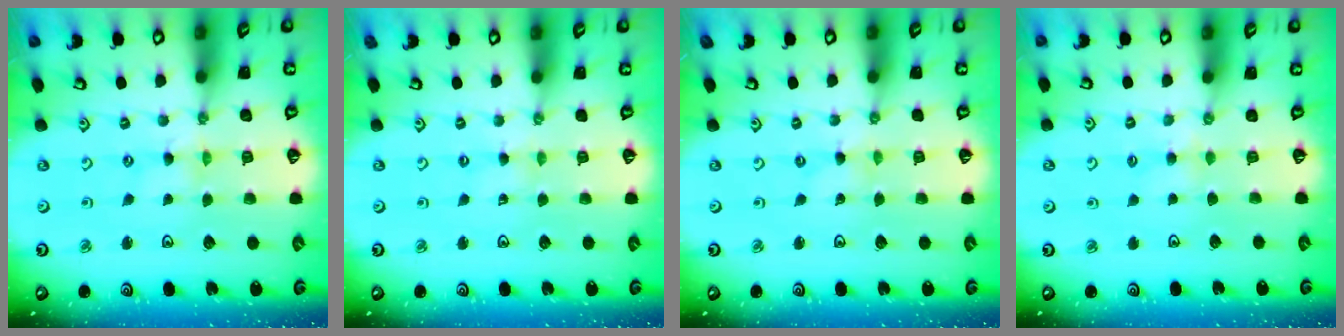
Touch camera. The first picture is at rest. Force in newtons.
{"total": 1.0, "press": 1.0, "slide": 0.2}
{"total": 0.0}
{"total": 3.2, "press": 3.1, "slide": 0.6}